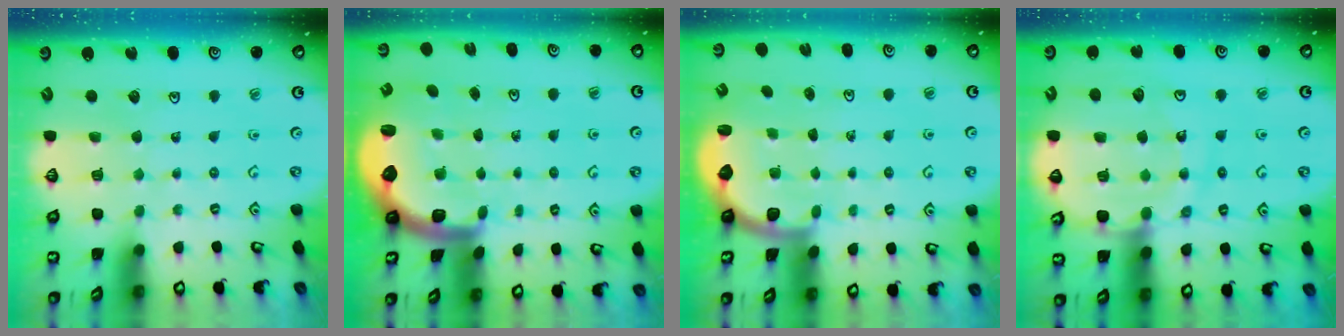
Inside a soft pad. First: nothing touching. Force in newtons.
{"total": 2.8, "press": 2.5, "slide": 1.4}
{"total": 2.1, "press": 1.9, "slide": 0.8}
{"total": 13.9, "press": 13.8, "slide": 1.7}